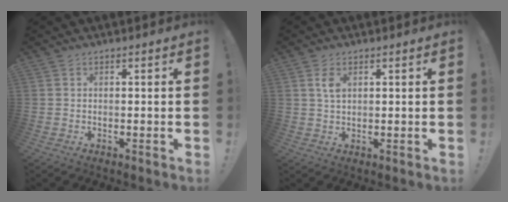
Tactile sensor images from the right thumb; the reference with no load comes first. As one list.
[{"total": 3.5, "force": [1.4, 1.9, 2.6], "torque": [-0.041, -0.003, 0.021]}]